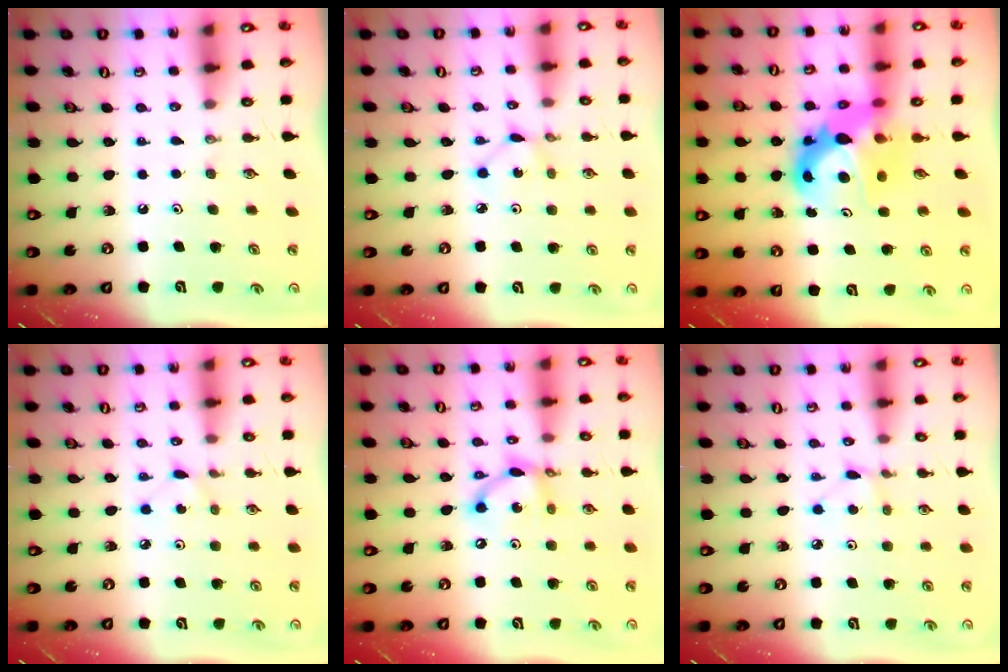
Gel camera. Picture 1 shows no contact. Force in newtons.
{"total": 1.3, "press": 1.3, "slide": 0.0}
{"total": 11.0, "press": 11.0, "slide": 0.8}
{"total": 2.6, "press": 2.5, "slide": 0.3}
{"total": 11.0, "press": 10.9, "slide": 0.9}
{"total": 2.5, "press": 2.5, "slide": 0.3}